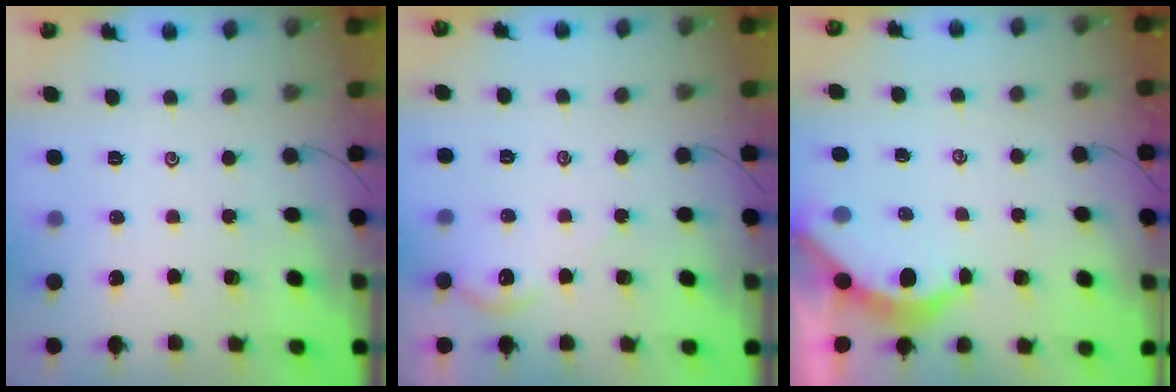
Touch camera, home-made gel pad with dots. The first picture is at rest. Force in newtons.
{"total": 2.8, "press": 2.8, "slide": 0.3}
{"total": 3.8, "press": 3.8, "slide": 0.5}